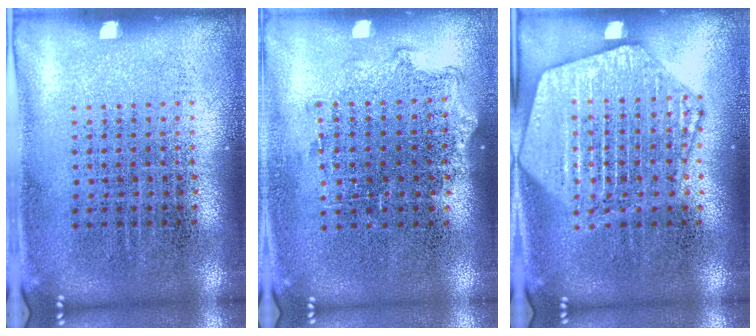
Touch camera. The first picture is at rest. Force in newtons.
{"total": 1.1, "press": 1.0, "slide": 0.4}
{"total": 4.0, "press": 3.9, "slide": 0.5}